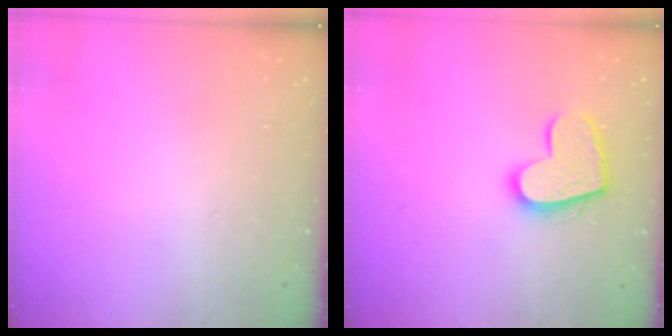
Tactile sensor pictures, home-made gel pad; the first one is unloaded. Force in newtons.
{"total": 14.6, "press": 14.6, "slide": 1.1}